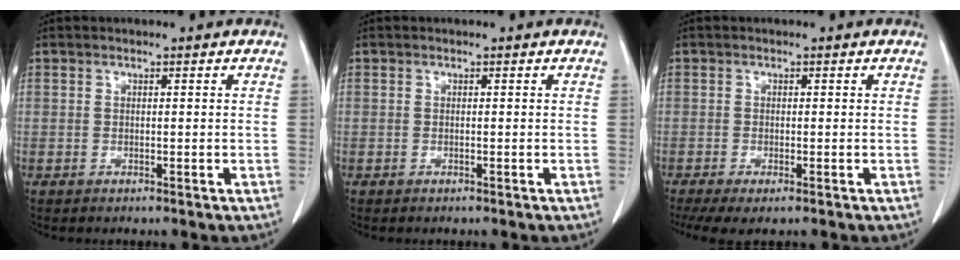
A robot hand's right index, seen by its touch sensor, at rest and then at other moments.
{"total": 0.0}
{"total": 4.9, "force": [-3.2, 1.2, 3.5], "torque": [-0.062, -0.013, -0.054]}